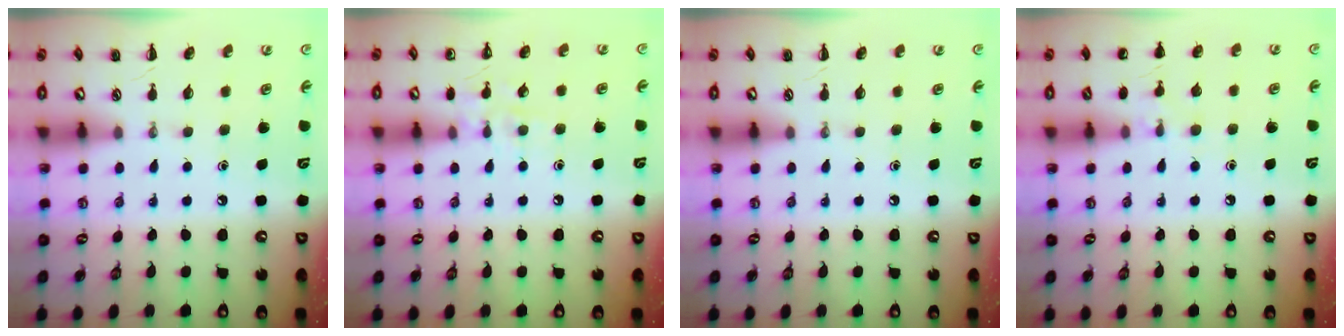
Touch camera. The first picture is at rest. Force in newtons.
{"total": 6.9, "press": 6.7, "slide": 1.7}
{"total": 0.0}
{"total": 6.6, "press": 6.3, "slide": 1.9}